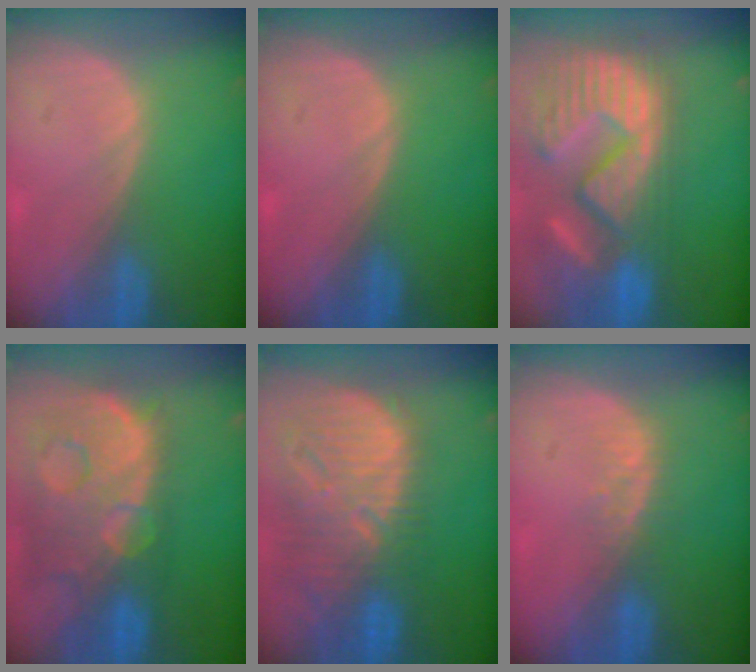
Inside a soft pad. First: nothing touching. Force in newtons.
{"total": 0.0}
{"total": 15.3, "press": 12.5, "slide": 8.8}
{"total": 14.1, "press": 11.5, "slide": 8.2}
{"total": 13.3, "press": 11.5, "slide": 6.7}
{"total": 3.2, "press": 2.6, "slide": 1.8}